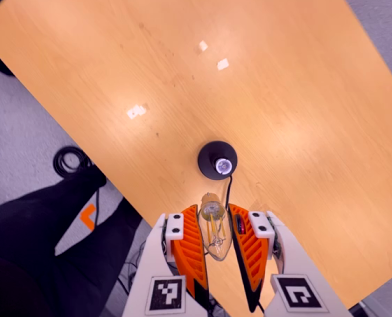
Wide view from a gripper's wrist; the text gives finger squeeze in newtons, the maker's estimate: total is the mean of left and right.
{"total": 16.8, "left": 18.4, "right": 15.1}